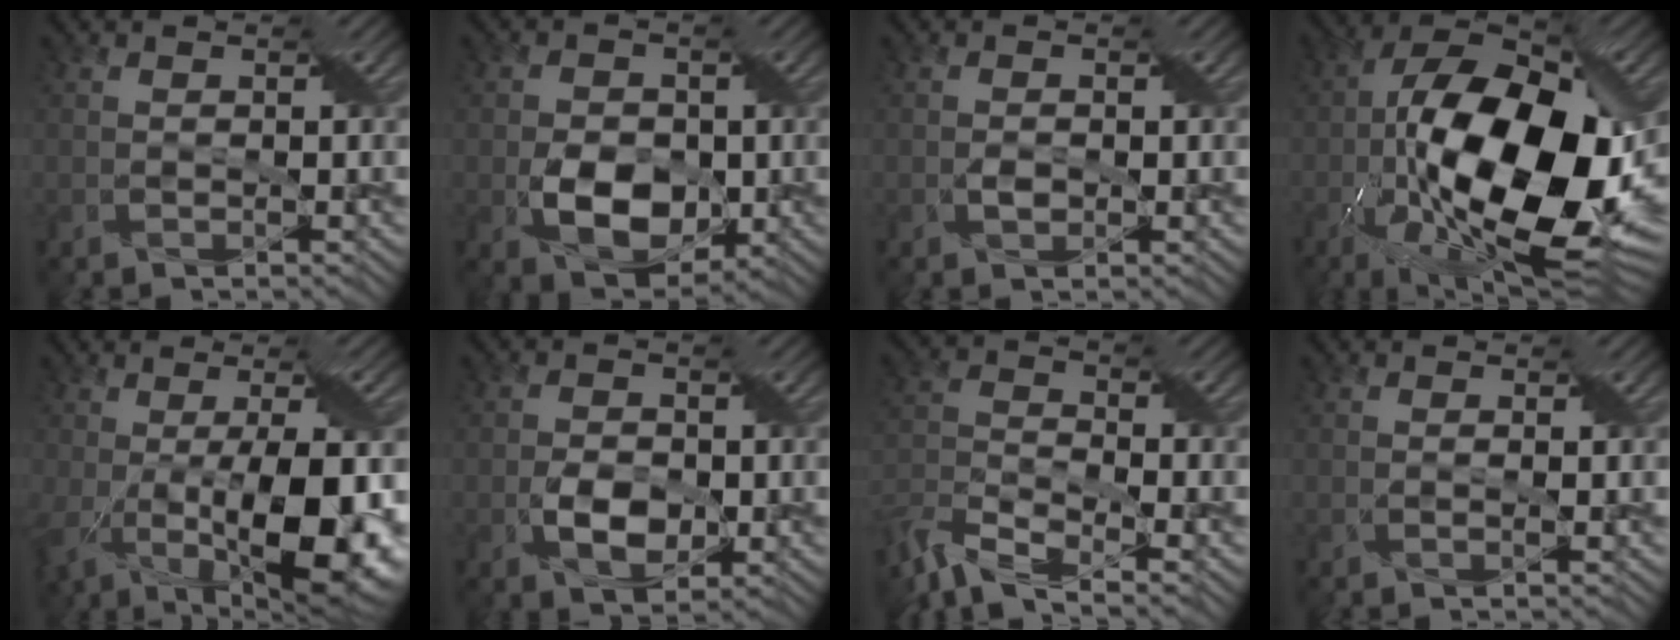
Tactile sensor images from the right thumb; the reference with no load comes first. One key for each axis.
{"total": 6.9, "fx": -1.4, "fy": 4.8, "fz": 4.8, "tx": -0.091, "ty": -0.009, "tz": -0.025}
{"total": 1.4, "fx": -0.2, "fy": 0.9, "fz": 1.1, "tx": -0.019, "ty": 0.001, "tz": -0.003}
{"total": 20.3, "fx": -3.6, "fy": 10.0, "fz": 17.2, "tx": -0.309, "ty": -0.008, "tz": -0.060}
{"total": 14.4, "fx": -1.6, "fy": 5.4, "fz": 13.2, "tx": -0.205, "ty": -0.013, "tz": -0.014}
{"total": 4.6, "fx": -1.0, "fy": 2.9, "fz": 3.4, "tx": -0.068, "ty": -0.005, "tz": -0.020}
{"total": 8.1, "fx": -6.4, "fy": 2.2, "fz": 4.4, "tx": -0.101, "ty": -0.013, "tz": -0.139}
{"total": 0.8, "fx": 0.1, "fy": 0.0, "fz": 0.8, "tx": -0.015, "ty": 0.001, "tz": -0.001}